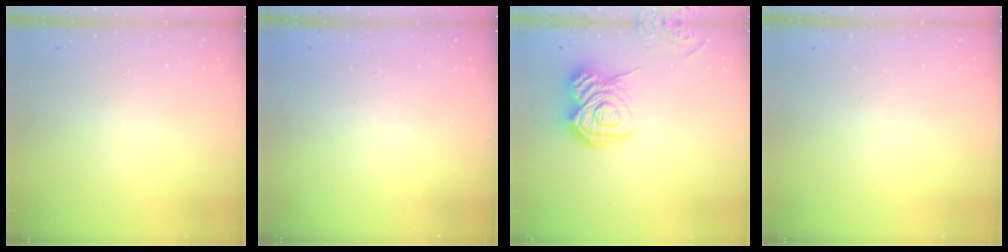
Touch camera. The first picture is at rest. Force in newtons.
{"total": 2.5, "press": 2.4, "slide": 0.8}
{"total": 14.7, "press": 14.6, "slide": 1.0}
{"total": 0.0}